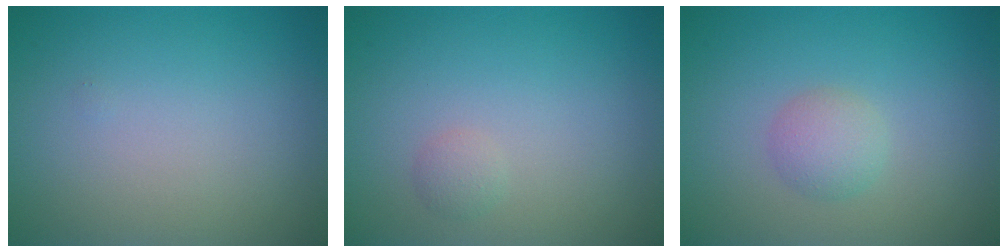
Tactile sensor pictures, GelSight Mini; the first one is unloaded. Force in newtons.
{"total": 0.8, "press": 0.8, "slide": 0.0}
{"total": 2.0, "press": 2.0, "slide": 0.0}